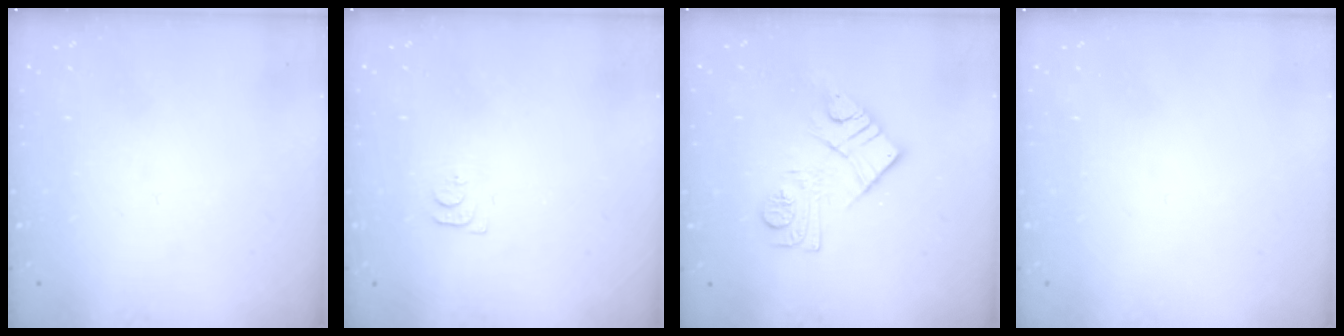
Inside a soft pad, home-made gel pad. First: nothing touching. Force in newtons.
{"total": 4.0, "press": 4.0, "slide": 0.5}
{"total": 12.3, "press": 12.2, "slide": 0.7}
{"total": 1.5, "press": 1.5, "slide": 0.1}